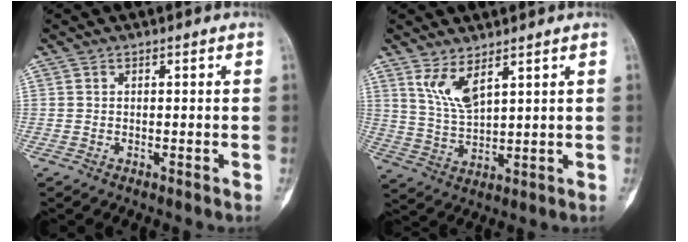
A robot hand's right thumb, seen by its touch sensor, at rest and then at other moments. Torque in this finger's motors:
{"motor_torque": [-0.02, 0.03, 0.07, 0.08, 0.03]}